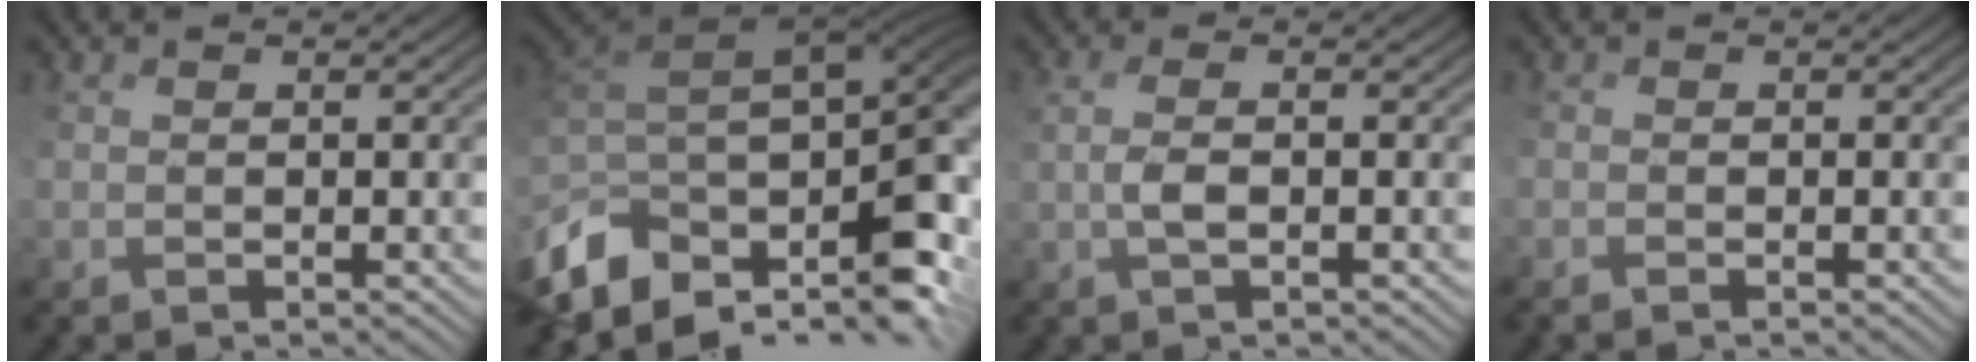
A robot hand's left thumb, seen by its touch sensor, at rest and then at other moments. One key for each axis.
{"total": 13.1, "fx": -2.5, "fy": 8.3, "fz": 9.8, "tx": -0.217, "ty": 0.003, "tz": -0.032}
{"total": 1.5, "fx": 0.5, "fy": -0.8, "fz": 1.2, "tx": -0.018, "ty": 0.014, "tz": 0.009}
{"total": 1.0, "fx": -0.8, "fy": 0.0, "fz": 0.5, "tx": -0.010, "ty": -0.003, "tz": -0.018}